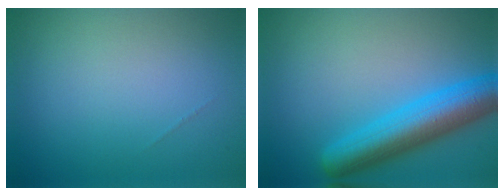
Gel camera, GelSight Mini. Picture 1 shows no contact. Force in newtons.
{"total": 7.1, "press": 7.1, "slide": 0.3}